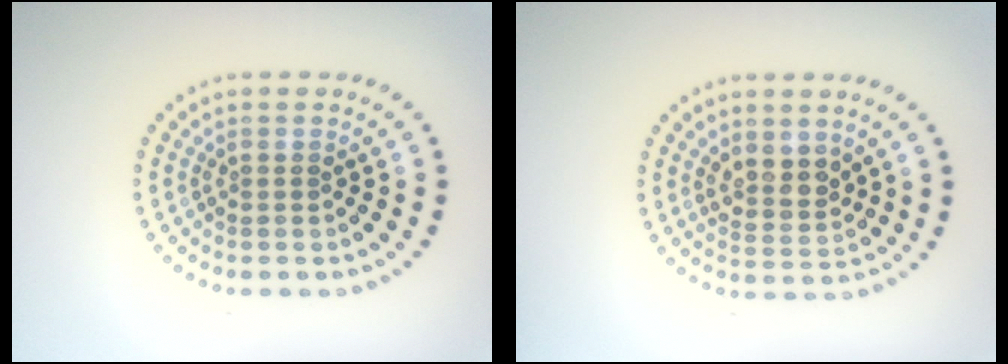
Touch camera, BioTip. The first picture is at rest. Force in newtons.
{"total": 2.5, "press": 2.2, "slide": 1.1}